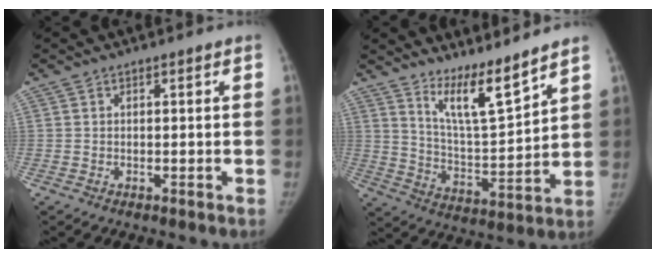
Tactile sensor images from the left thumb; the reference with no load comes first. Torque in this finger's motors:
{"motor_torque": [0.16, 0.01, 1.08, -1.15, 0.06]}